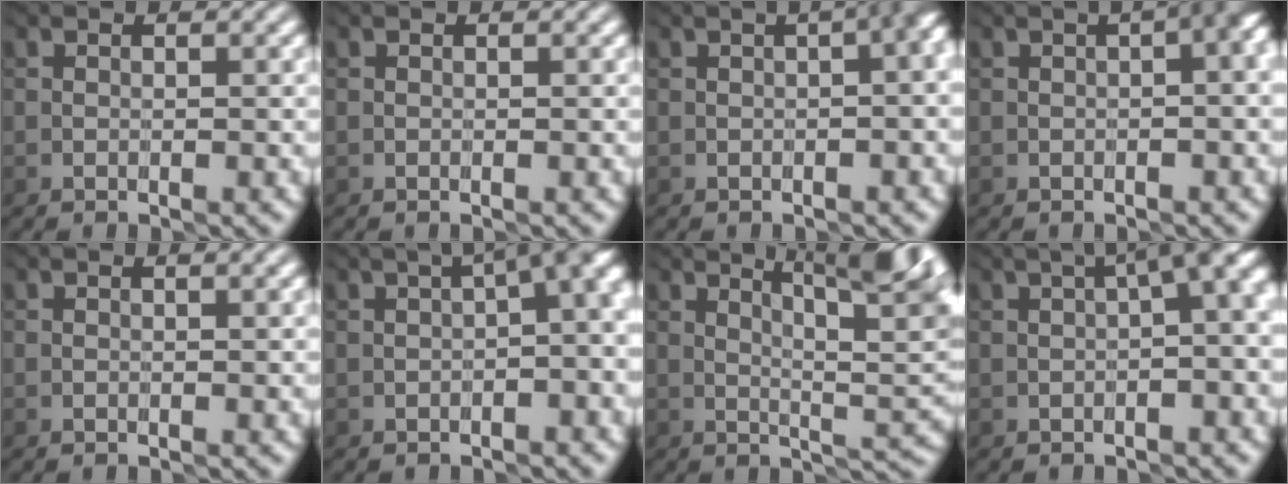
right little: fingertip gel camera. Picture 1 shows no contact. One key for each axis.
{"total": 0.0}
{"total": 9.4, "fx": 0.7, "fy": 4.9, "fz": 7.9, "tx": -0.062, "ty": 0.036, "tz": -0.009}
{"total": 6.9, "fx": 0.8, "fy": 3.0, "fz": 6.1, "tx": -0.056, "ty": 0.026, "tz": 0.002}
{"total": 0.7, "fx": 0.5, "fy": 0.1, "fz": 0.4, "tx": -0.008, "ty": -0.002, "tz": 0.005}
{"total": 5.8, "fx": 0.6, "fy": 2.1, "fz": 5.4, "tx": -0.063, "ty": 0.019, "tz": 0.009}
{"total": 9.4, "fx": 4.1, "fy": 2.3, "fz": 8.2, "tx": -0.093, "ty": 0.012, "tz": 0.061}
{"total": 6.1, "fx": 1.2, "fy": 1.9, "fz": 5.6, "tx": -0.065, "ty": 0.023, "tz": 0.017}